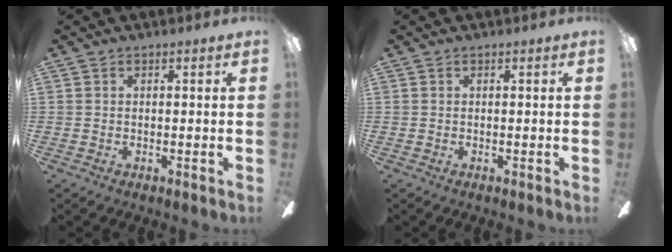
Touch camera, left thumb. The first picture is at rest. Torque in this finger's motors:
{"motor_torque": [0.00, 0.00, -0.08, 0.08, 0.00]}